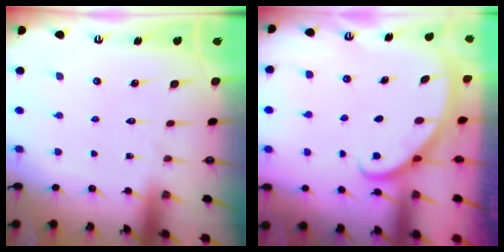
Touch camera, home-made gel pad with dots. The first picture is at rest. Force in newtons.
{"total": 2.5, "press": 2.5, "slide": 0.1}